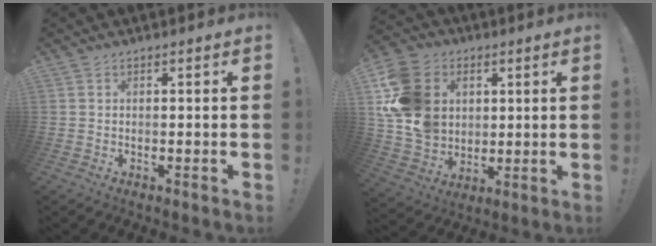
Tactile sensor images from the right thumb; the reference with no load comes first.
{"total": 18.6, "force": [4.1, 15.0, 10.2], "torque": [-0.197, -0.008, 0.083]}